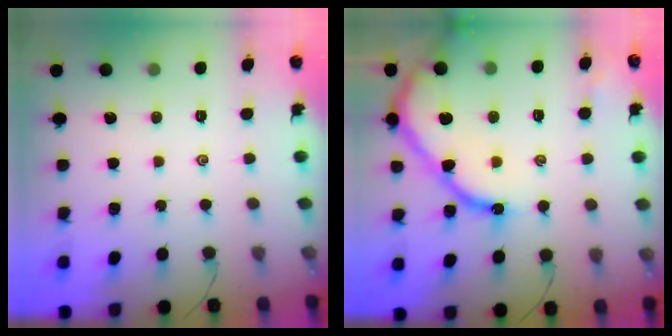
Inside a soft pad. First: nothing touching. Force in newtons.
{"total": 14.5, "press": 14.4, "slide": 1.5}